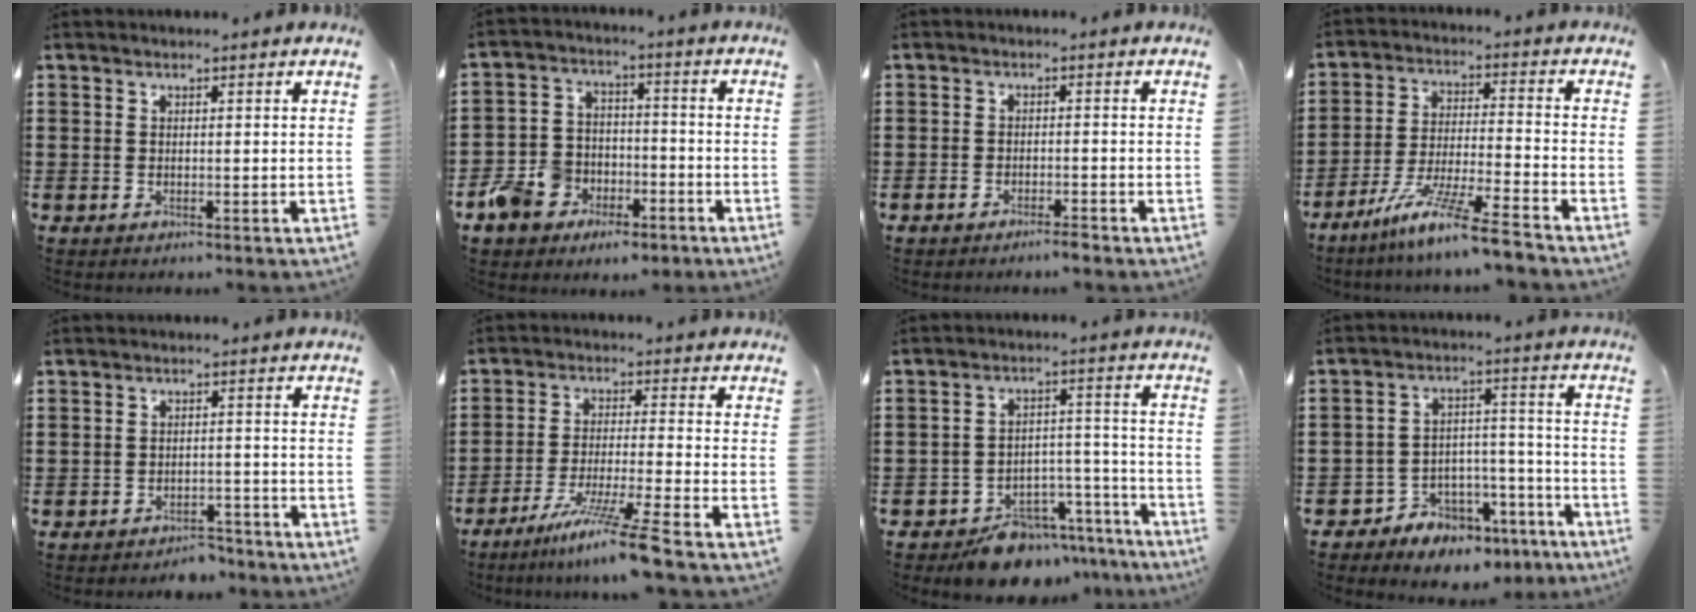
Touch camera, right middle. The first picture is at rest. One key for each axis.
{"total": 7.7, "fx": -5.3, "fy": 5.4, "fz": 1.4, "tx": -0.059, "ty": 0.026, "tz": -0.107}
{"total": 2.0, "fx": -1.9, "fy": 0.1, "fz": 0.6, "tx": -0.015, "ty": -0.003, "tz": -0.036}
{"total": 10.3, "fx": -8.5, "fy": -0.7, "fz": 5.8, "tx": -0.110, "ty": -0.005, "tz": -0.167}
{"total": 2.8, "fx": -2.8, "fy": 0.4, "fz": -0.4, "tx": -0.002, "ty": 0.001, "tz": -0.061}
{"total": 8.5, "fx": -6.7, "fy": -1.3, "fz": 5.2, "tx": -0.092, "ty": -0.018, "tz": -0.127}
{"total": 8.1, "fx": -7.4, "fy": 2.9, "fz": 1.7, "tx": -0.014, "ty": 0.039, "tz": -0.135}
{"total": 5.5, "fx": -5.0, "fy": 2.4, "fz": 0.1, "tx": -0.009, "ty": 0.019, "tz": -0.098}